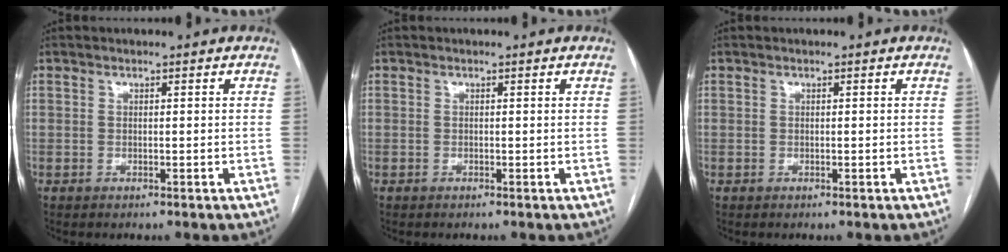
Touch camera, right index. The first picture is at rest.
{"total": 0.0}
{"total": 0.0}